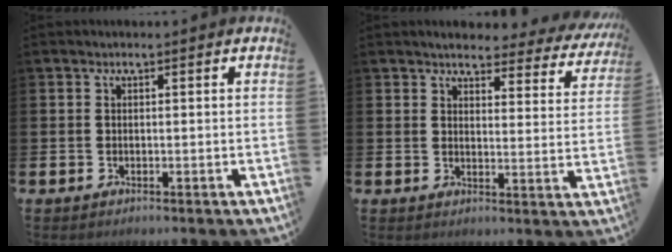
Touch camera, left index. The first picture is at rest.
{"total": 3.8, "force": [3.7, 0.9, 0.5], "torque": [-0.016, -0.030, 0.059]}